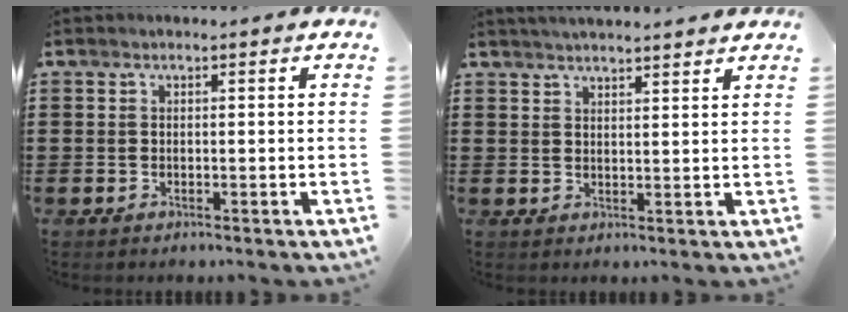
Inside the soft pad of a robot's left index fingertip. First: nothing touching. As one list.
[{"total": 2.5, "force": [2.4, -0.5, 0.2], "torque": [-0.010, -0.007, 0.046]}]